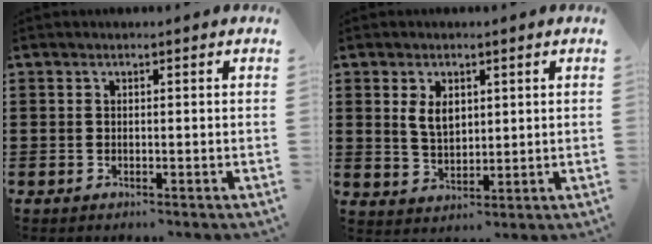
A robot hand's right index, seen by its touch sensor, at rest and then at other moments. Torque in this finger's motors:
{"motor_torque": [0.47, -0.34, 0.17, 0.08]}